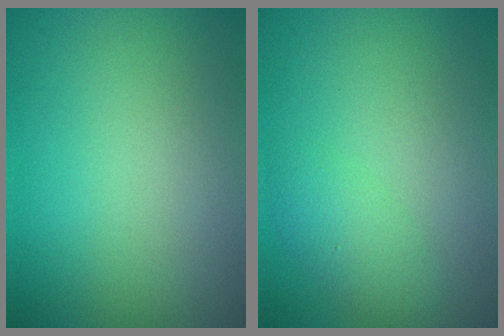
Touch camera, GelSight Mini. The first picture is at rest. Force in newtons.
{"total": 1.7, "press": 1.7, "slide": 0.0}